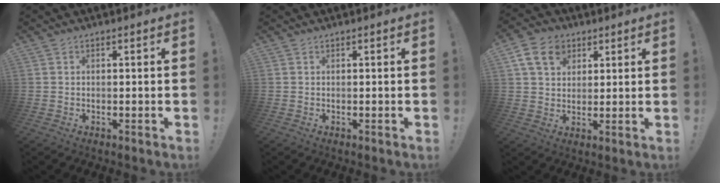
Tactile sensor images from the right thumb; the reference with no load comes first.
{"total": 0.0}
{"total": 10.7, "force": [4.7, 8.0, 5.2], "torque": [-0.080, -0.010, 0.092]}